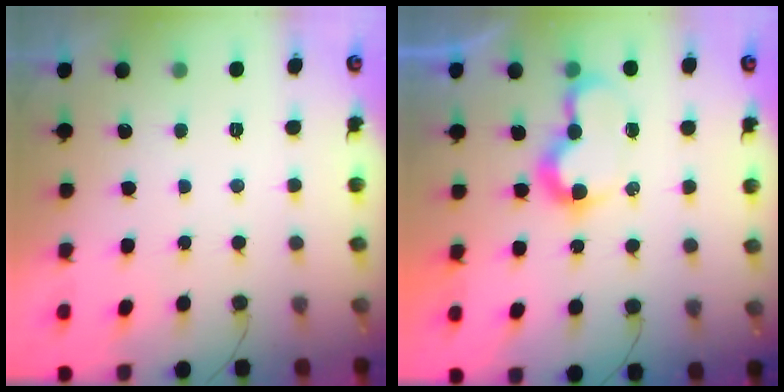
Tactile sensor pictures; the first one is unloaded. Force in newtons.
{"total": 7.5, "press": 7.5, "slide": 0.2}